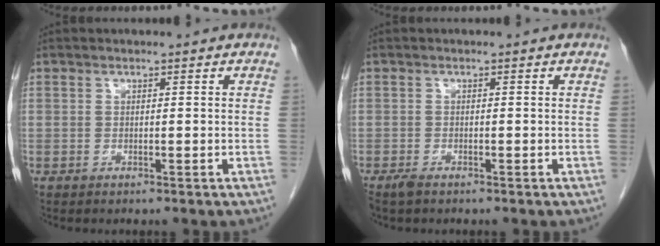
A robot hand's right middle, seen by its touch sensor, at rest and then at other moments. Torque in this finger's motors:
{"motor_torque": [0.20, -0.08, 0.02, 0.02]}